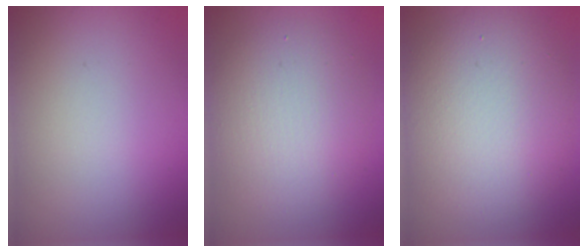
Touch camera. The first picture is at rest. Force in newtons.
{"total": 5.6, "press": 5.6, "slide": 0.5}
{"total": 8.4, "press": 8.3, "slide": 0.8}